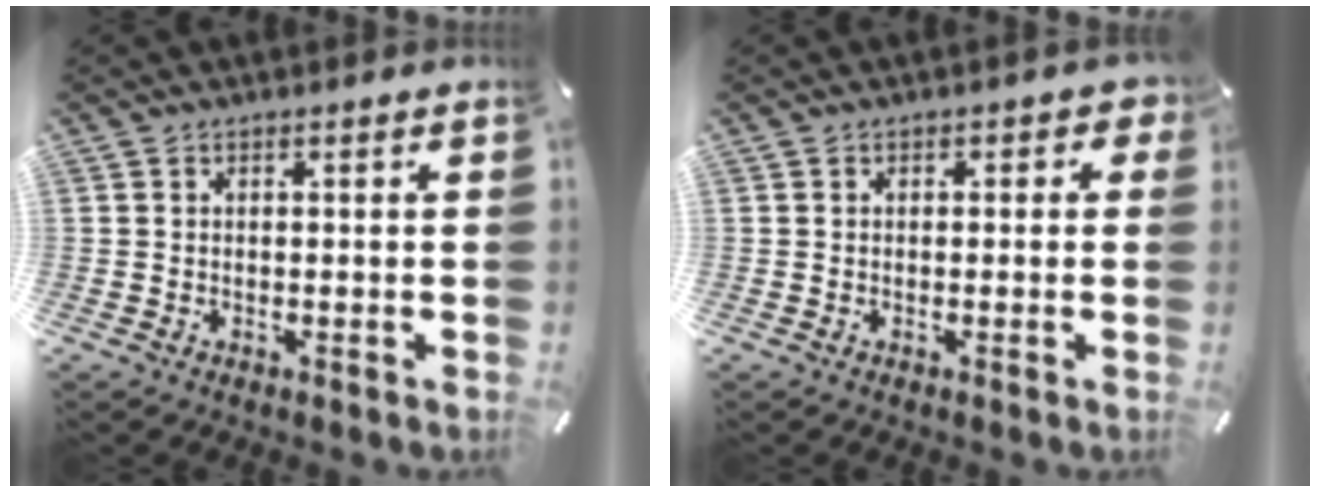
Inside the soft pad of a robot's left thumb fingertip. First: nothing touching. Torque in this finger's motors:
{"motor_torque": [0.14, -0.07, 0.08, 0.01, -0.08]}